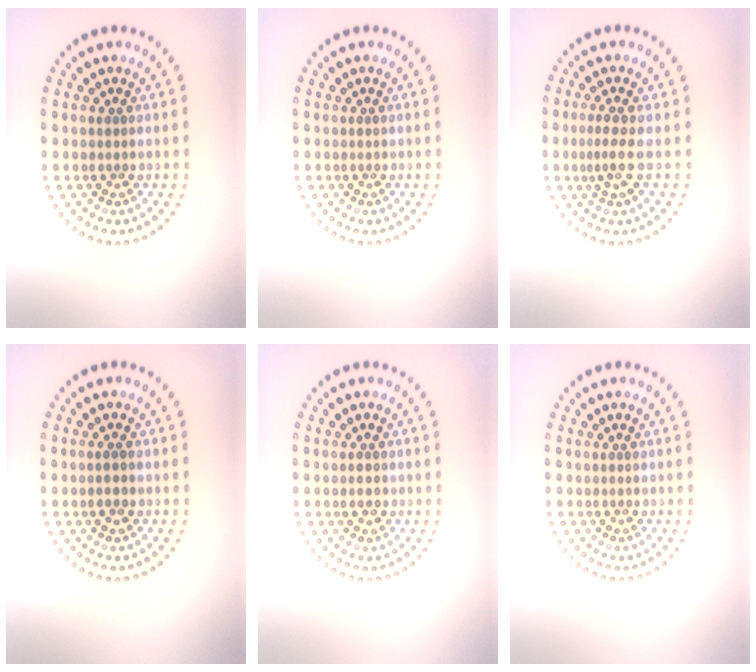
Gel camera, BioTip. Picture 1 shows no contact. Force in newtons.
{"total": 0.0}
{"total": 2.2, "press": 1.6, "slide": 1.5}
{"total": 1.2, "press": 1.1, "slide": 0.4}
{"total": 1.2, "press": 1.2, "slide": 0.0}
{"total": 0.0}